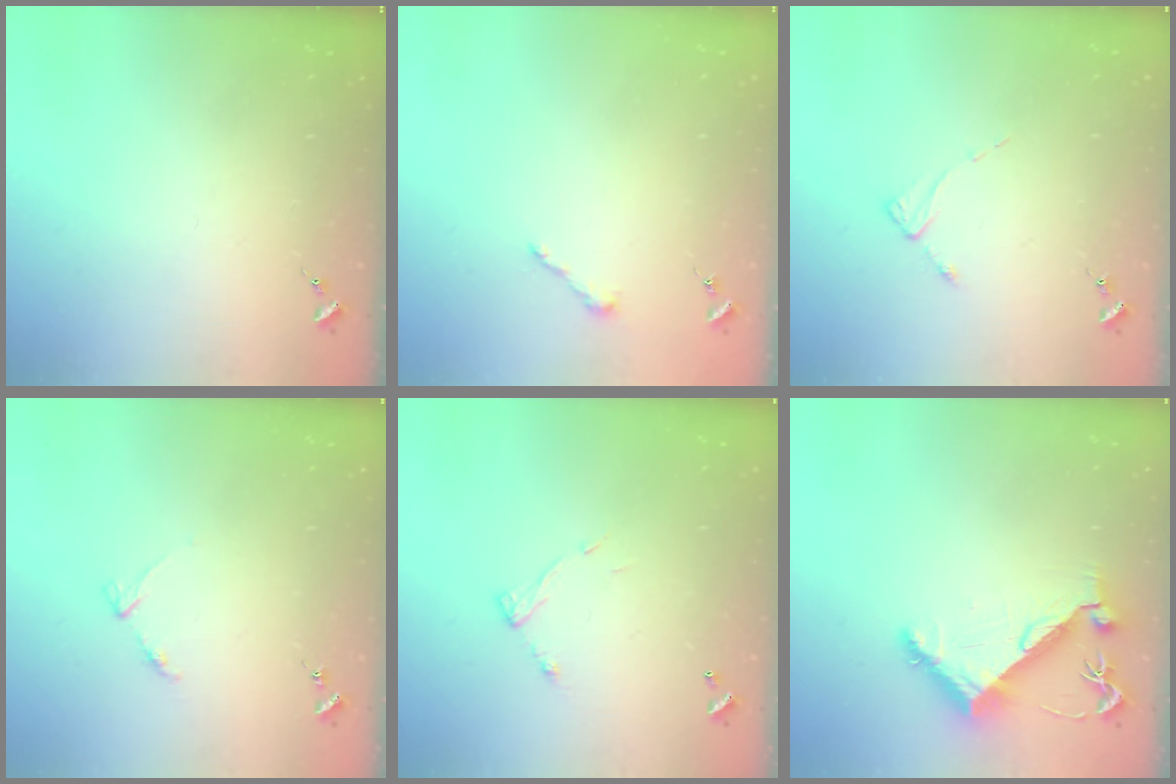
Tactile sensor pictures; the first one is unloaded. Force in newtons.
{"total": 4.3, "press": 4.3, "slide": 0.5}
{"total": 2.2, "press": 2.2, "slide": 0.4}
{"total": 4.0, "press": 4.0, "slide": 0.6}
{"total": 6.8, "press": 6.8, "slide": 0.2}
{"total": 7.1, "press": 7.1, "slide": 1.1}